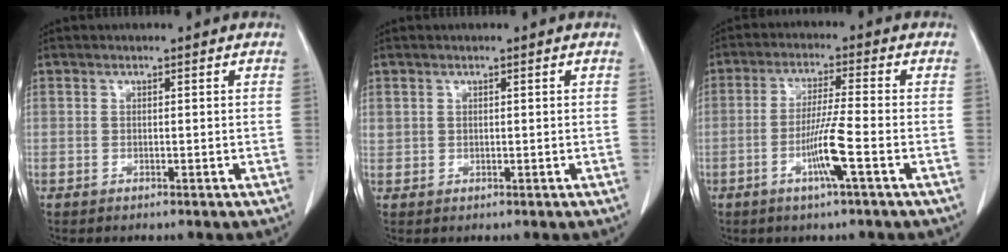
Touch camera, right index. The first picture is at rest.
{"total": 1.0, "force": [0.4, 0.9, 0.2], "torque": [0.002, 0.009, 0.007]}
{"total": 6.7, "force": [-2.6, -0.7, 6.2], "torque": [-0.121, -0.007, -0.051]}